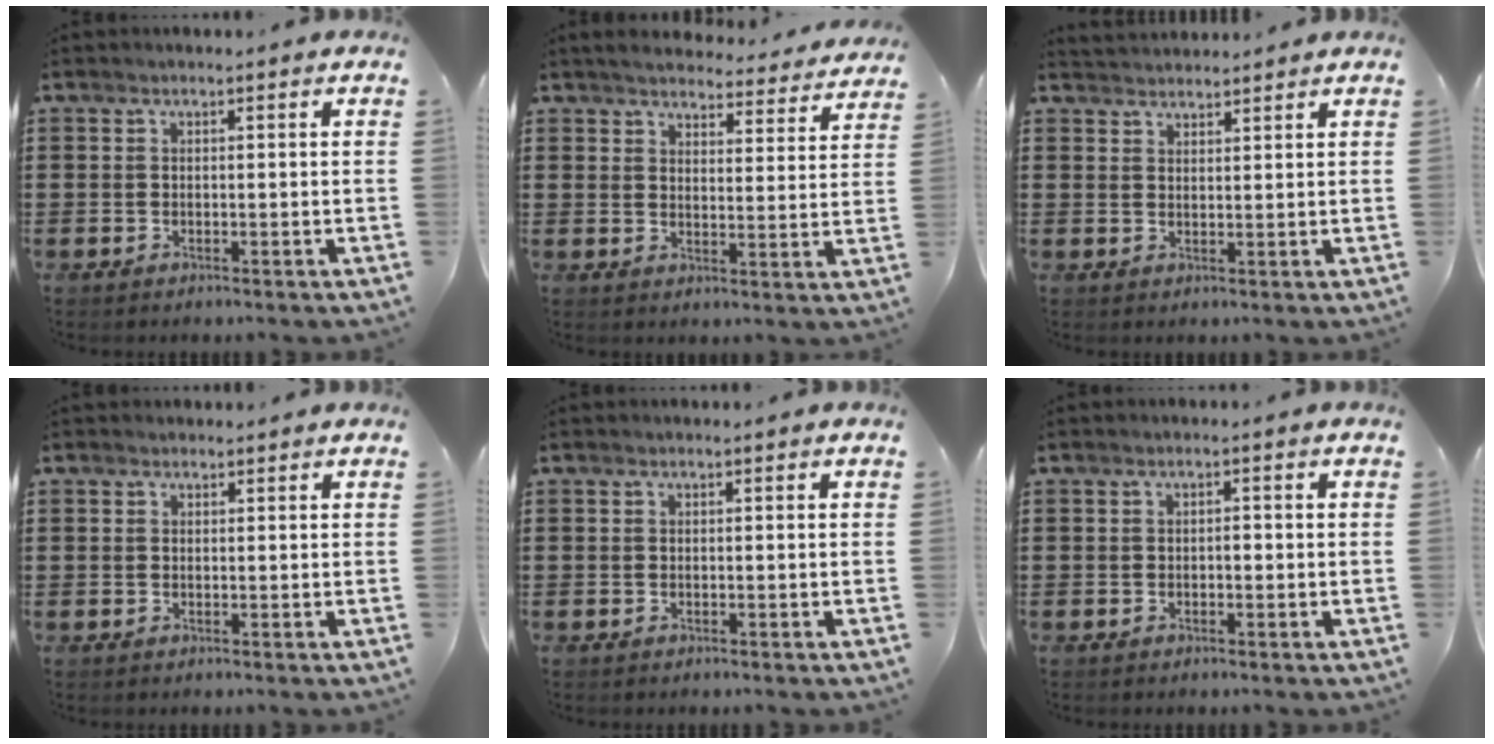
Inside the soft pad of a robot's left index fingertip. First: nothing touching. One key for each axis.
{"total": 4.2, "fx": 4.1, "fy": 0.0, "fz": 0.6, "tx": -0.032, "ty": -0.031, "tz": 0.071}
{"total": 2.3, "fx": 2.3, "fy": 0.2, "fz": -0.5, "tx": 0.003, "ty": -0.005, "tz": 0.046}
{"total": 1.0, "fx": 0.9, "fy": 0.4, "fz": -0.1, "tx": -0.001, "ty": 0.000, "tz": 0.019}
{"total": 0.0}
{"total": 0.6, "fx": -0.1, "fy": 0.2, "fz": 0.6, "tx": -0.013, "ty": -0.004, "tz": -0.001}